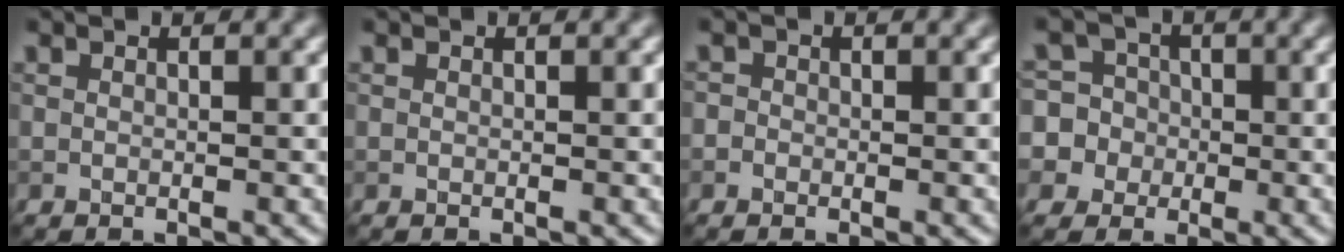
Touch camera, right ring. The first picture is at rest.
{"total": 0.0}
{"total": 0.7, "force": [-0.3, 0.6, 0.1], "torque": [0.001, -0.004, -0.008]}
{"total": 8.1, "force": [-1.2, 7.8, 1.7], "torque": [-0.049, 0.020, -0.049]}